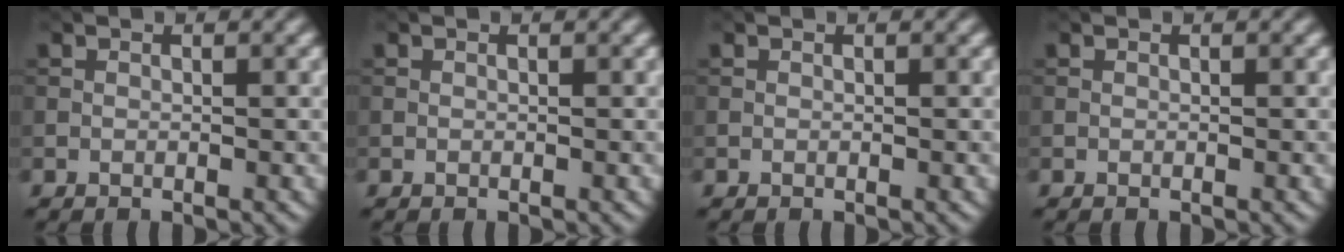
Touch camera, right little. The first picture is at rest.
{"total": 0.0}
{"total": 0.0}
{"total": 0.0}